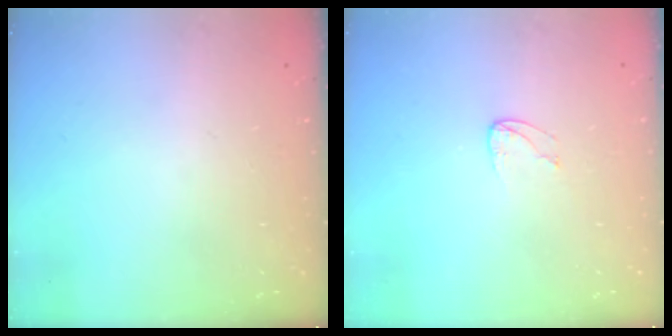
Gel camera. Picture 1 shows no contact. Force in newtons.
{"total": 3.5, "press": 3.5, "slide": 0.4}